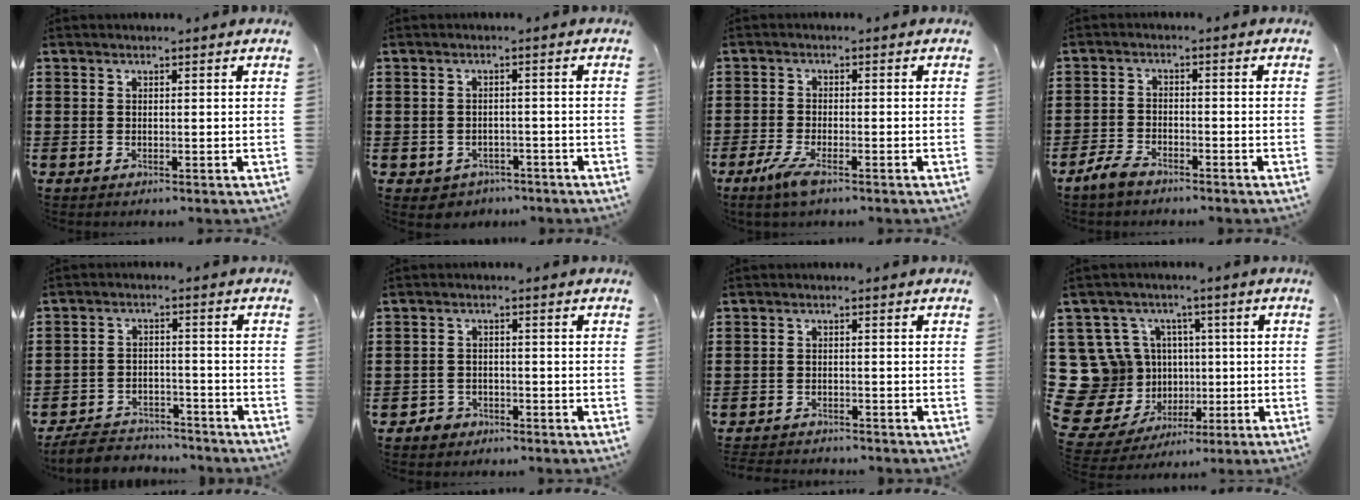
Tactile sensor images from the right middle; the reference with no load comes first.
{"total": 1.7, "force": [-1.4, 0.8, -0.2], "torque": [-0.005, 0.001, -0.034]}
{"total": 3.5, "force": [-2.0, 0.8, 2.8], "torque": [-0.074, -0.010, -0.043]}
{"total": 3.5, "force": [-2.9, 1.2, 1.5], "torque": [-0.047, 0.002, -0.064]}
{"total": 5.1, "force": [-5.0, 1.1, 0.4], "torque": [-0.012, 0.012, -0.102]}
{"total": 1.9, "force": [-1.6, 1.0, 0.0], "torque": [-0.007, 0.003, -0.036]}
{"total": 2.0, "force": [-2.0, 0.2, -0.1], "torque": [-0.006, 0.000, -0.043]}
{"total": 13.3, "force": [1.4, 12.7, 3.6], "torque": [-0.137, -0.009, 0.050]}